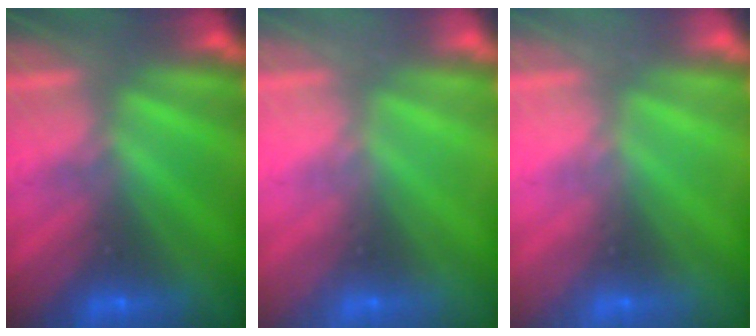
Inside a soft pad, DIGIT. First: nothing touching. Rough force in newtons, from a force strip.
{"total": 1.8}
{"total": 1.8}